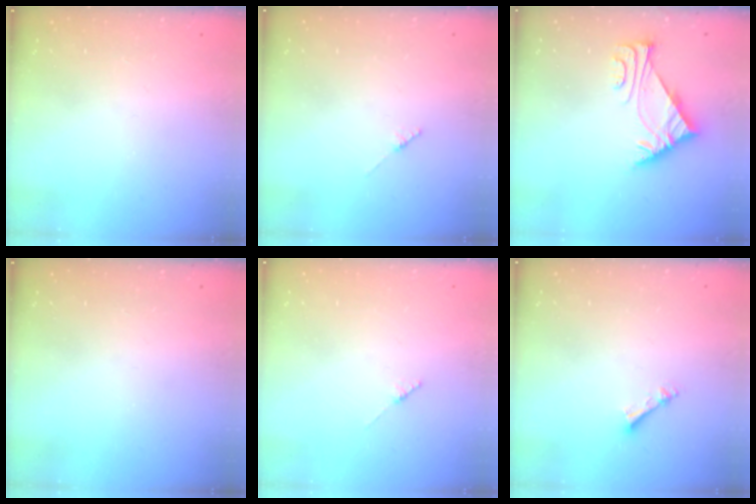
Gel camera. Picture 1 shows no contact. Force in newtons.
{"total": 1.8, "press": 1.7, "slide": 0.3}
{"total": 6.0, "press": 5.9, "slide": 0.8}
{"total": 0.0}
{"total": 1.8, "press": 1.7, "slide": 0.3}
{"total": 2.4, "press": 2.4, "slide": 0.4}